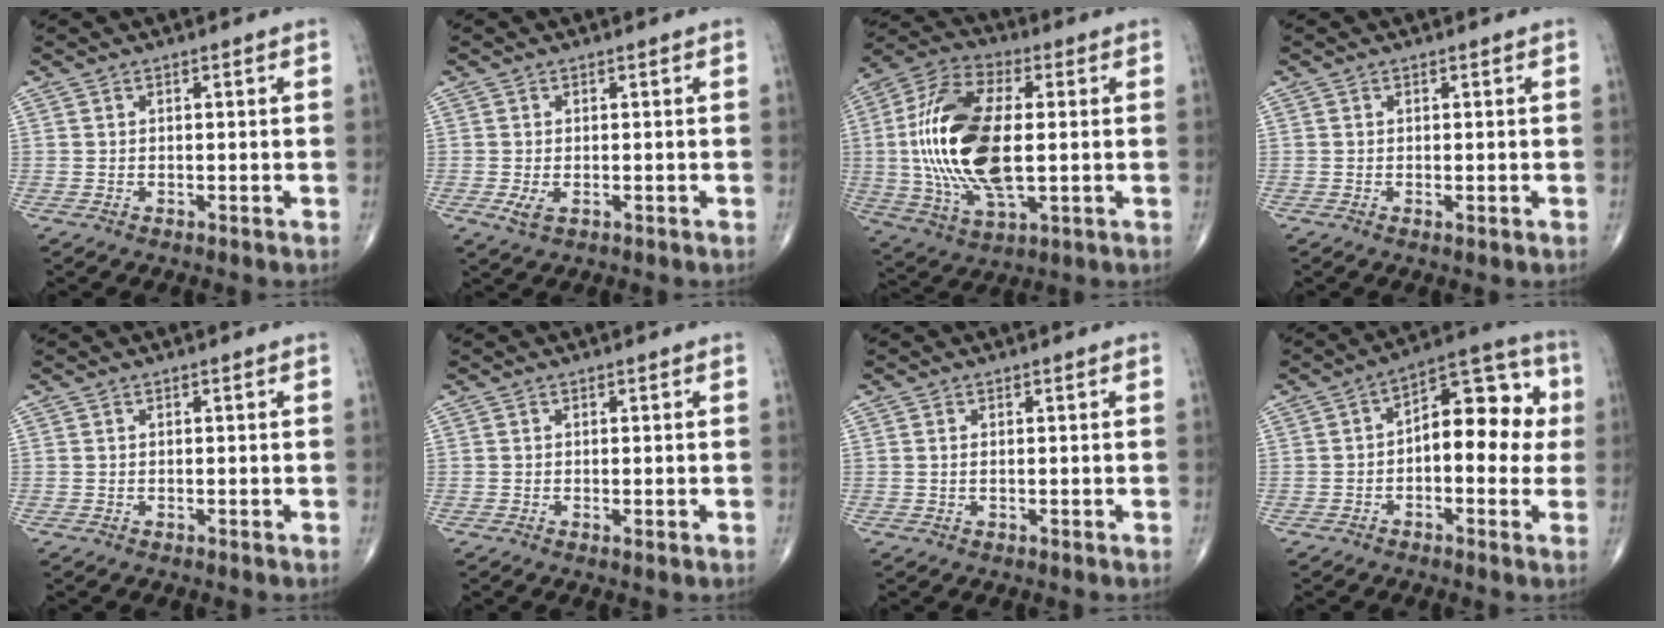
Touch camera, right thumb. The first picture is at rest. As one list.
[{"total": 2.3, "force": [-0.7, 1.1, 1.9], "torque": [-0.038, -0.005, -0.012]}, {"total": 21.4, "force": [0.5, 10.1, 18.9], "torque": [-0.393, 0.004, 0.009]}, {"total": 0.6, "force": [-0.2, 0.1, 0.6], "torque": [-0.011, -0.004, -0.004]}, {"total": 0.0}, {"total": 0.8, "force": [-0.2, 0.1, 0.8], "torque": [-0.015, -0.004, -0.005]}, {"total": 0.6, "force": [0.1, 0.2, 0.5], "torque": [-0.017, 0.000, 0.004]}, {"total": 13.6, "force": [0.3, 7.2, 11.5], "torque": [-0.120, 0.040, -0.006]}]